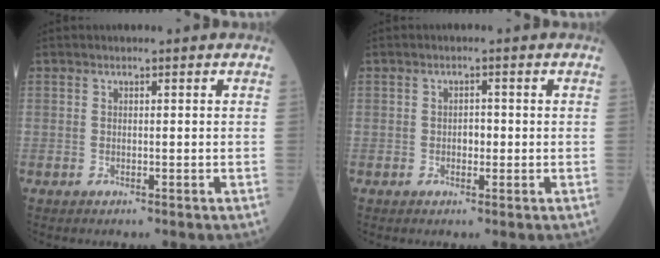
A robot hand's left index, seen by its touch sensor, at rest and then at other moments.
{"total": 1.6, "force": [-0.2, 1.0, 1.2], "torque": [-0.017, 0.003, -0.004]}